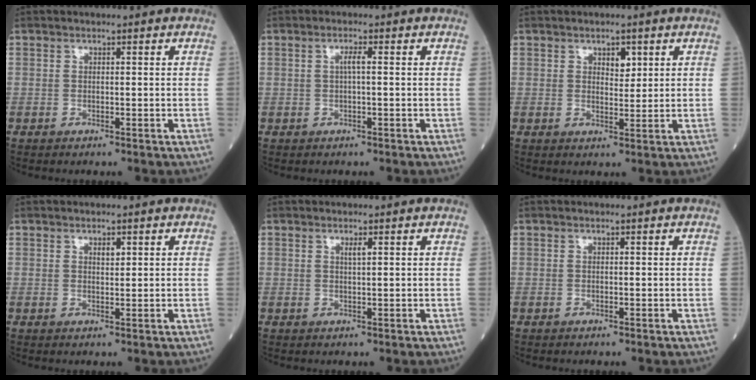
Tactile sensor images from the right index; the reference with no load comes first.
{"total": 1.5, "force": [0.1, 0.1, 1.5], "torque": [-0.031, 0.003, 0.002]}
{"total": 2.6, "force": [1.3, 1.3, 1.8], "torque": [-0.023, -0.002, 0.021]}
{"total": 1.3, "force": [0.7, 0.5, 1.0], "torque": [-0.015, -0.002, 0.010]}
{"total": 1.0, "force": [0.5, 0.0, 0.9], "torque": [-0.019, -0.002, 0.009]}
{"total": 0.0}